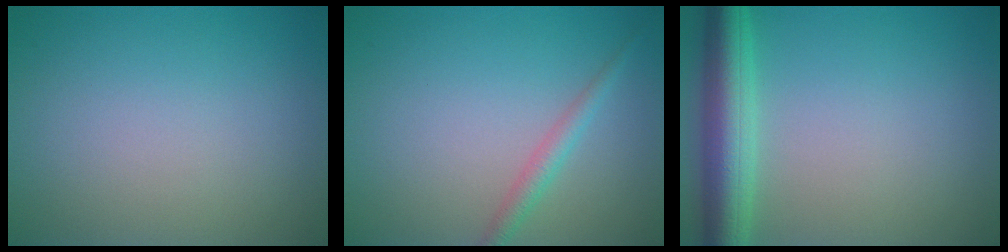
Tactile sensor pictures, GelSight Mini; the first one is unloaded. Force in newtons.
{"total": 1.7, "press": 1.7, "slide": 0.1}
{"total": 5.7, "press": 5.7, "slide": 0.2}